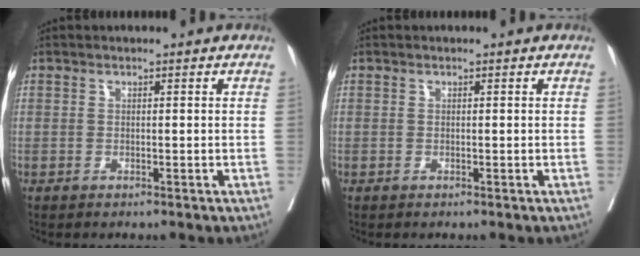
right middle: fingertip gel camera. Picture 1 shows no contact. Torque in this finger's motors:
{"motor_torque": [-0.31, -0.28, 0.05, 0.02]}